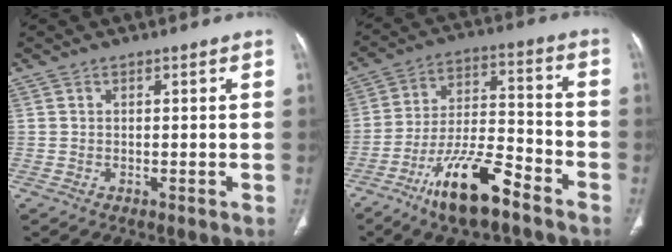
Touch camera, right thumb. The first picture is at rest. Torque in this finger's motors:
{"motor_torque": [2.40, 1.32, 1.40, -1.36, 0.40]}